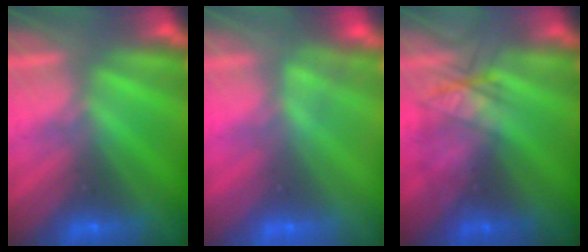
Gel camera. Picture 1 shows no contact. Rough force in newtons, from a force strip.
{"total": 3.4}
{"total": 2.1}